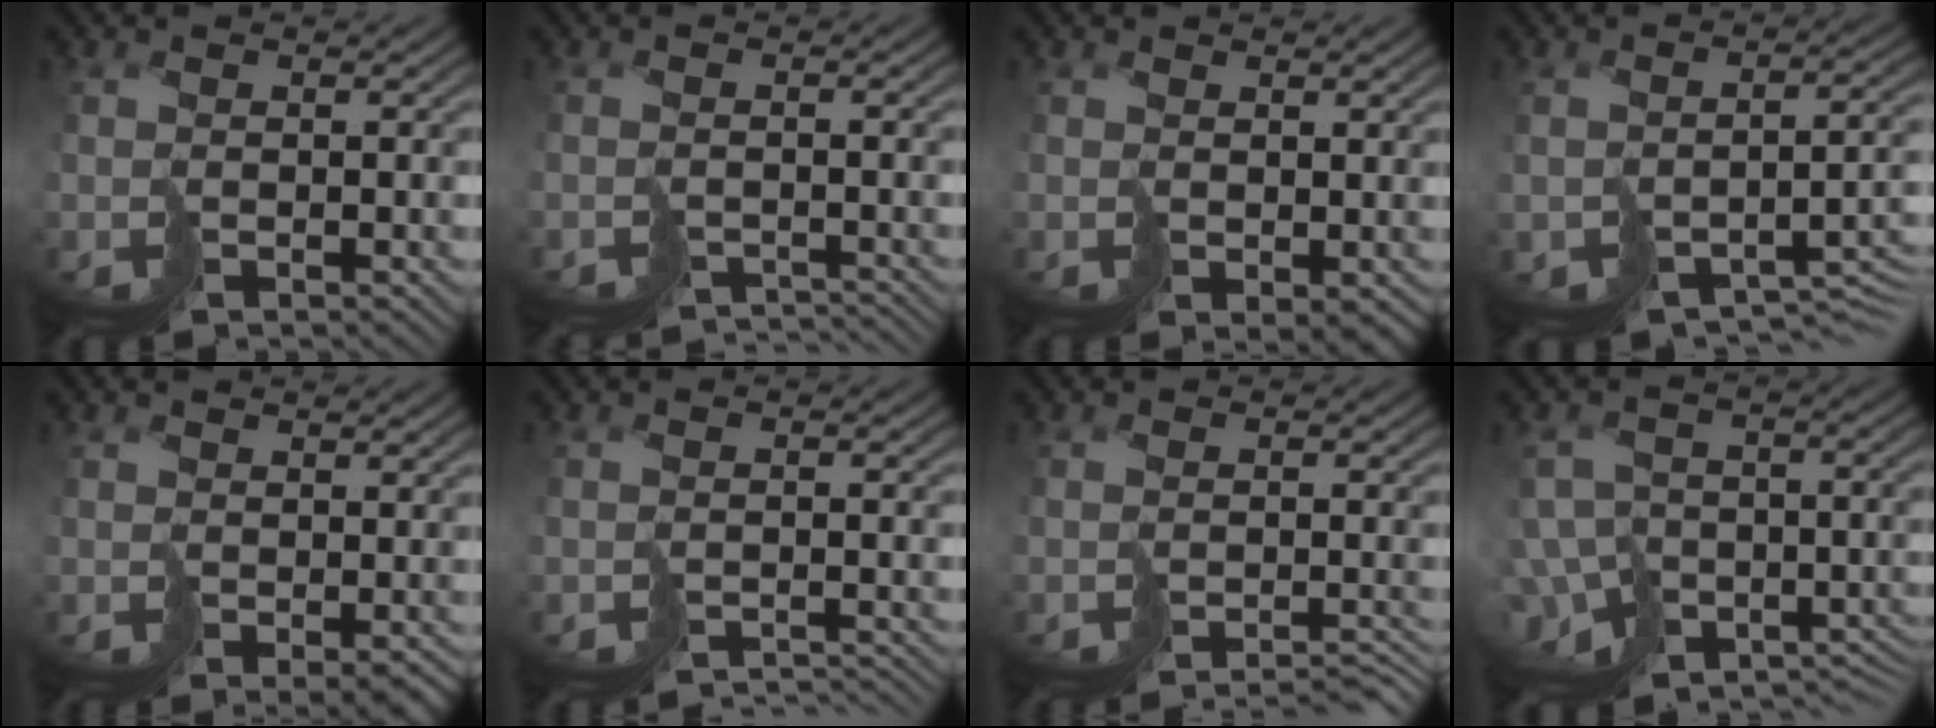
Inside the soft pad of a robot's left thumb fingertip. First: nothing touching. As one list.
[{"total": 3.8, "force": [-3.7, 0.5, 0.5], "torque": [-0.007, -0.009, -0.057]}, {"total": 2.9, "force": [-0.3, 1.9, 2.2], "torque": [-0.042, -0.010, 0.001]}, {"total": 7.2, "force": [-4.8, 3.3, 4.2], "torque": [-0.069, -0.025, -0.063]}, {"total": 3.4, "force": [-1.2, 1.7, 2.7], "torque": [-0.052, -0.011, -0.016]}, {"total": 3.4, "force": [-3.3, 0.2, 0.6], "torque": [-0.008, -0.008, -0.048]}, {"total": 3.6, "force": [-3.4, 0.2, 1.1], "torque": [-0.014, -0.004, -0.052]}, {"total": 9.7, "force": [-6.2, 6.2, 4.3], "torque": [-0.097, -0.025, -0.088]}]